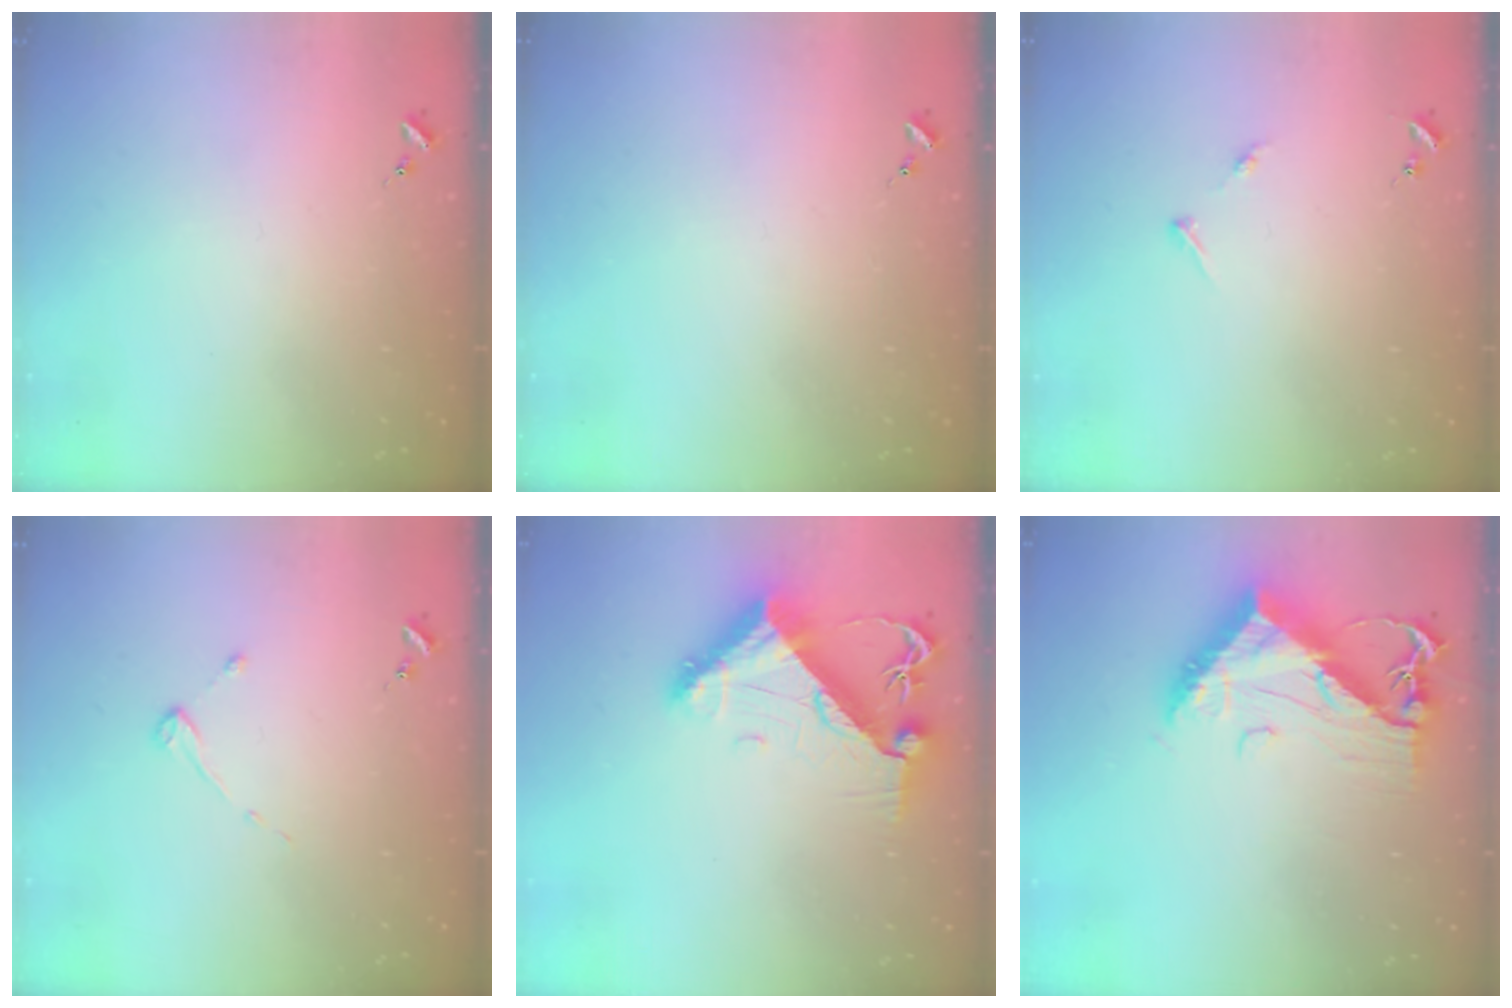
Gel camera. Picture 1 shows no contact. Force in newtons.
{"total": 0.0}
{"total": 5.2, "press": 5.2, "slide": 0.6}
{"total": 2.7, "press": 2.7, "slide": 0.3}
{"total": 11.0, "press": 10.9, "slide": 1.4}
{"total": 14.0, "press": 14.0, "slide": 1.3}